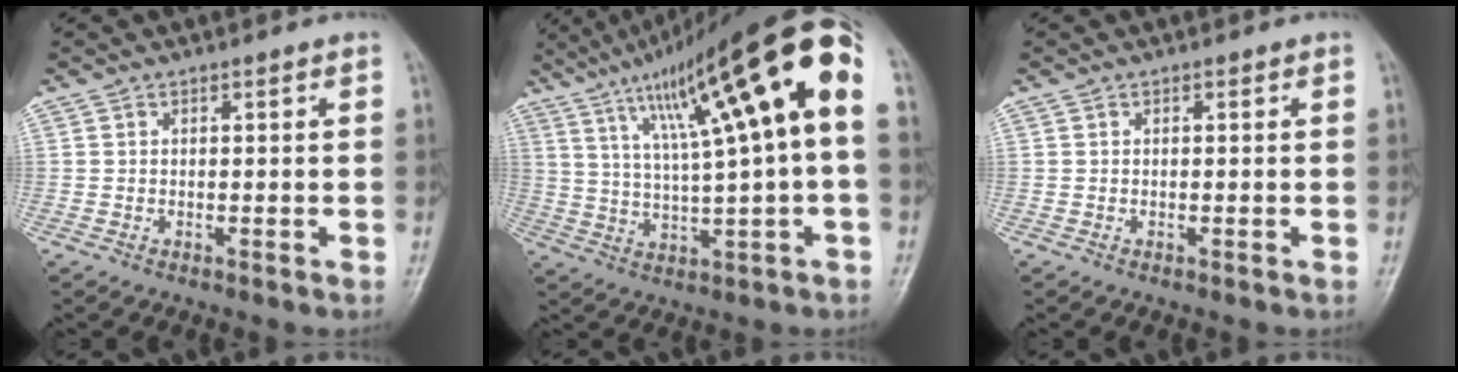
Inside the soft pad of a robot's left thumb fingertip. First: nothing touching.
{"total": 22.3, "force": [6.9, 3.5, 20.9], "torque": [-0.330, 0.022, 0.107]}
{"total": 0.0}